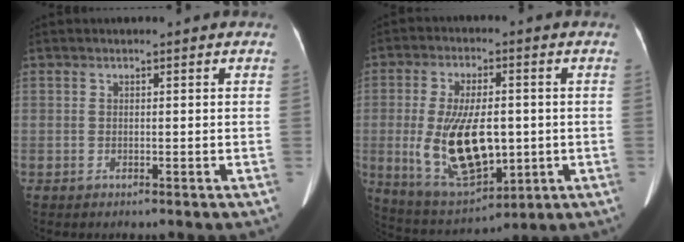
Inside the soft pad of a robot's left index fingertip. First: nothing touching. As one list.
[{"total": 14.2, "force": [-1.4, 6.1, 12.8], "torque": [-0.247, -0.008, -0.008]}]